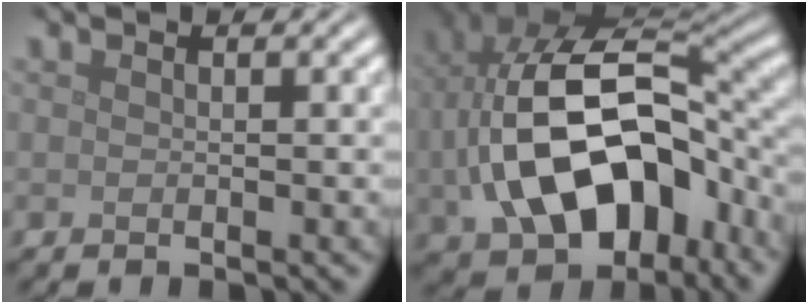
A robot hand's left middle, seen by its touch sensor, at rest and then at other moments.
{"total": 15.5, "force": [-2.5, 10.0, 11.6], "torque": [-0.233, -0.021, -0.033]}